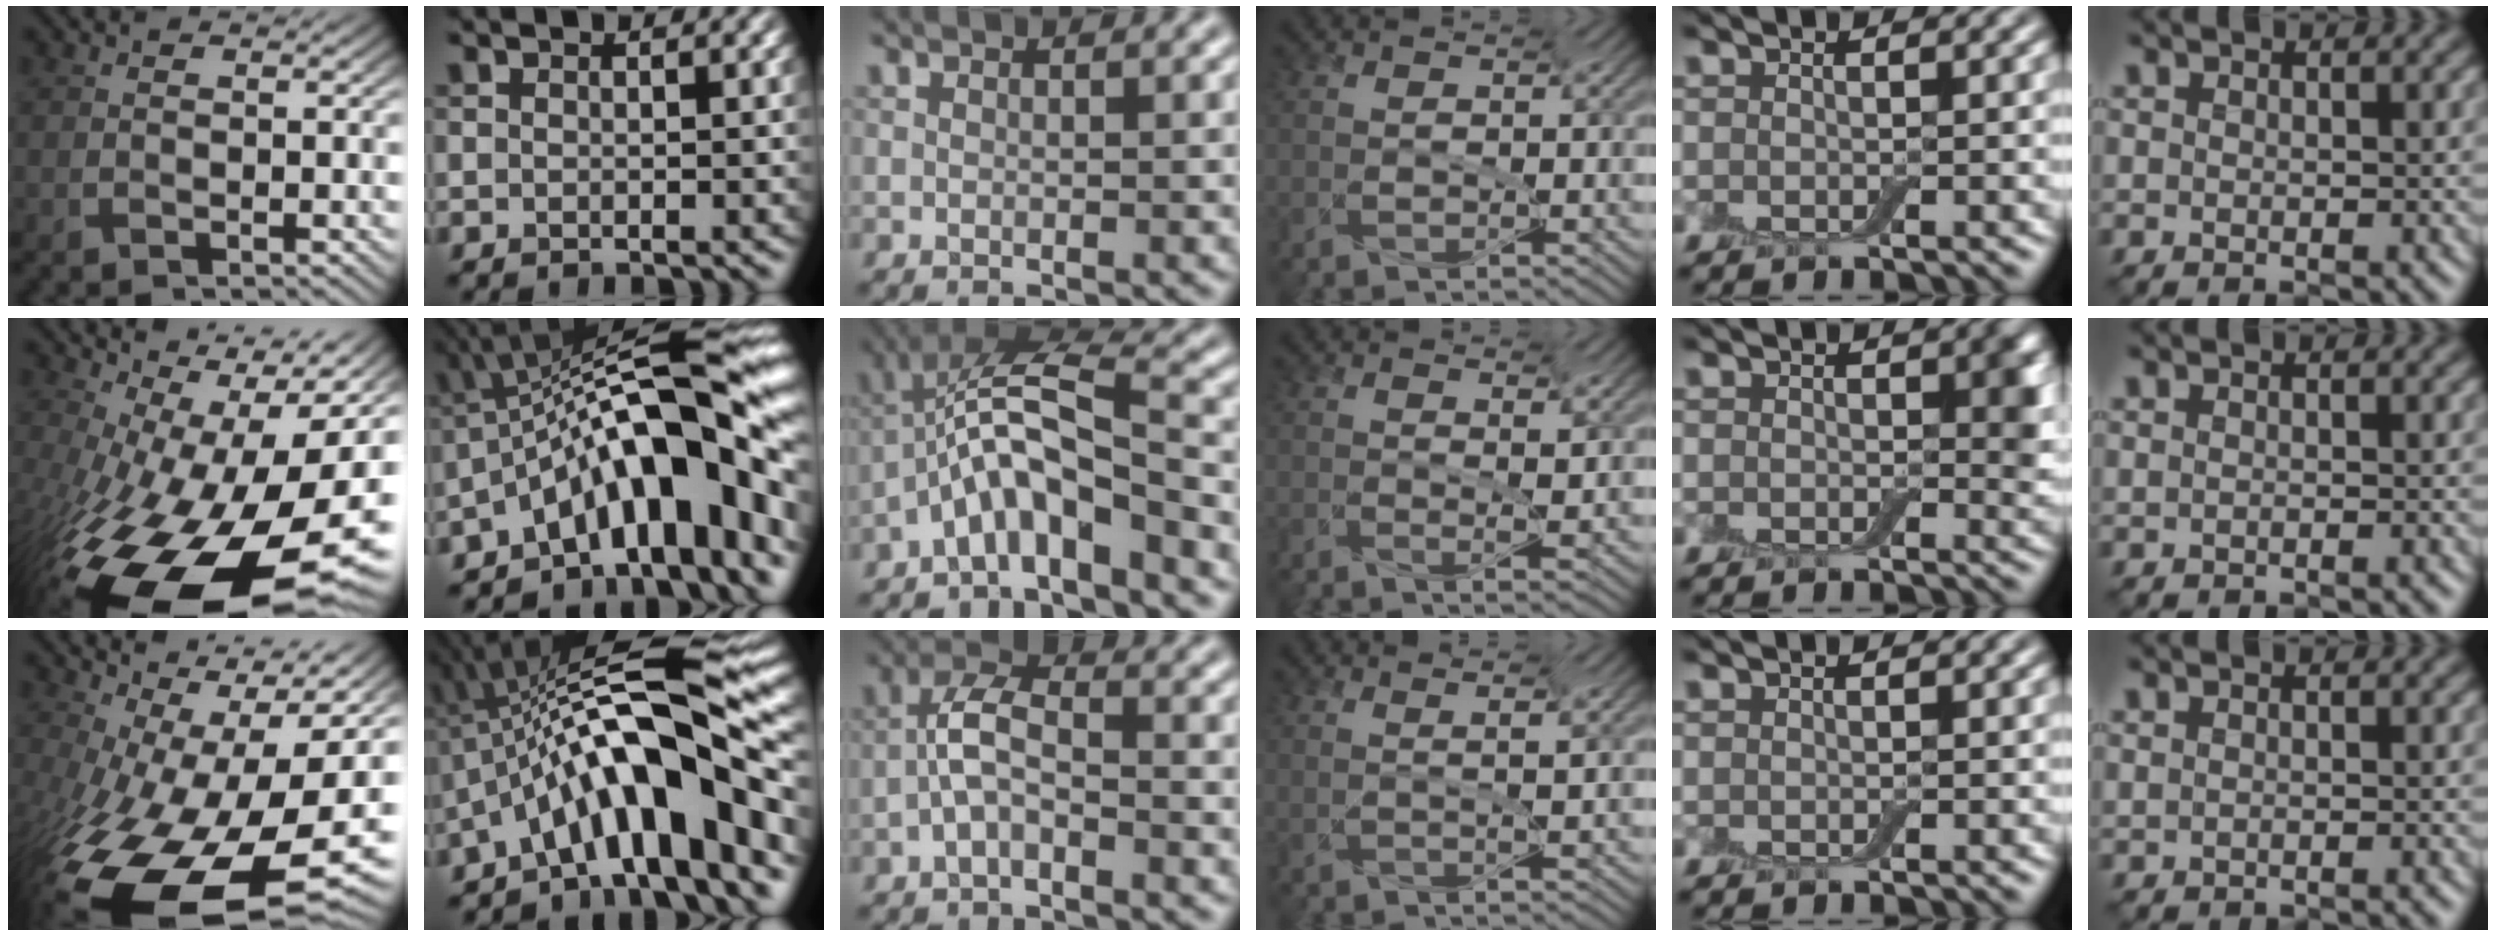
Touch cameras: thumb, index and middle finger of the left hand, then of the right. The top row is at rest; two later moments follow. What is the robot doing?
{"motion": "screw", "object": "jar lid"}